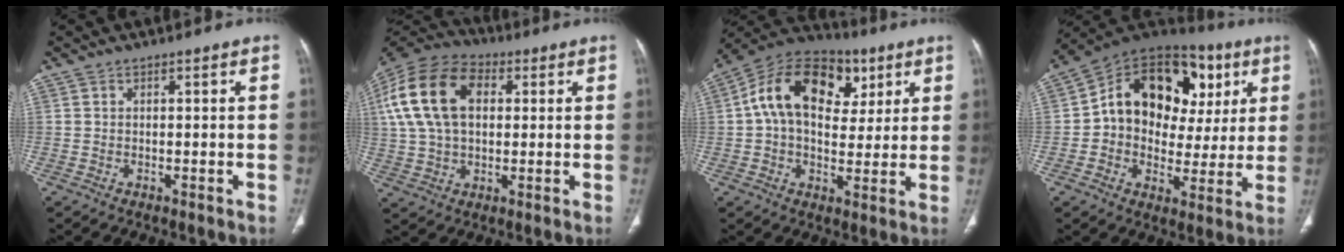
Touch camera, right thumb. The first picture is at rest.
{"total": 18.8, "force": [4.1, 12.1, 13.8], "torque": [-0.267, 0.021, 0.068]}
{"total": 19.4, "force": [5.6, 12.8, 13.5], "torque": [-0.200, 0.014, 0.082]}
{"total": 22.1, "force": [5.7, 15.7, 14.4], "torque": [-0.170, 0.035, 0.088]}